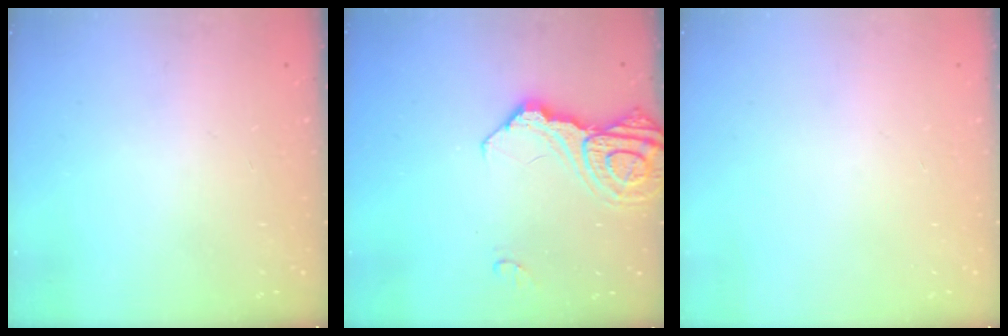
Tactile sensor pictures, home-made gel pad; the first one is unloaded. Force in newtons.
{"total": 16.5, "press": 16.4, "slide": 1.8}
{"total": 0.0}